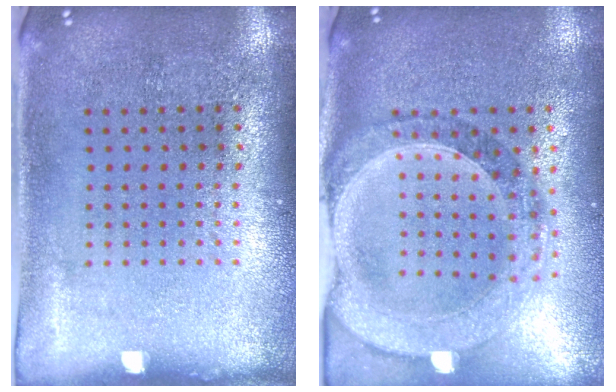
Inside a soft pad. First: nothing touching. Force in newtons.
{"total": 1.5, "press": 1.4, "slide": 0.5}